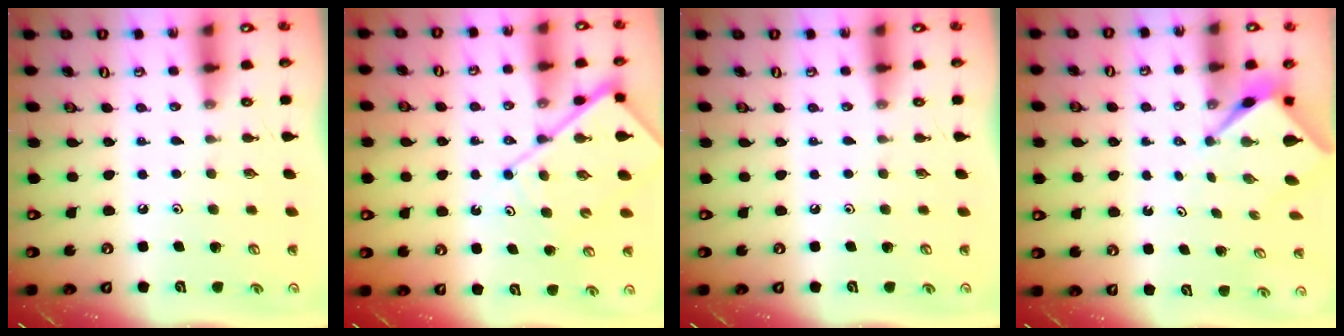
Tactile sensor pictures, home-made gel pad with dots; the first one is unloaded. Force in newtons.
{"total": 9.0, "press": 8.9, "slide": 1.1}
{"total": 0.0}
{"total": 2.6, "press": 2.6, "slide": 0.1}